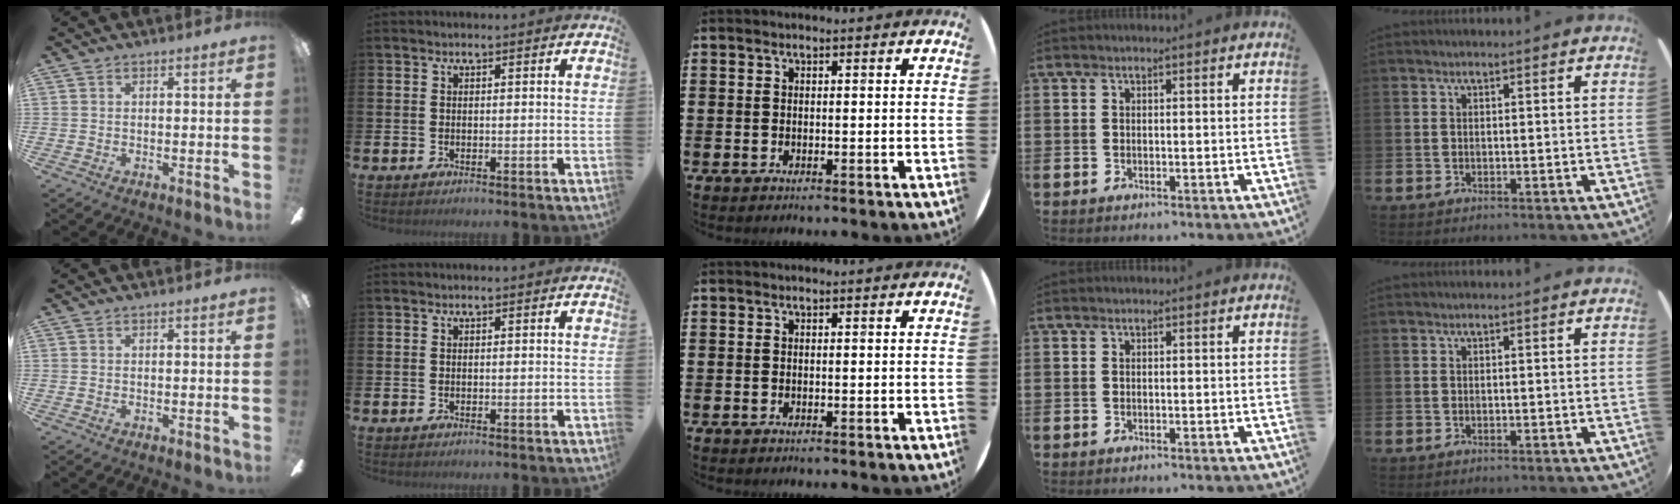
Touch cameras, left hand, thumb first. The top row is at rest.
{}